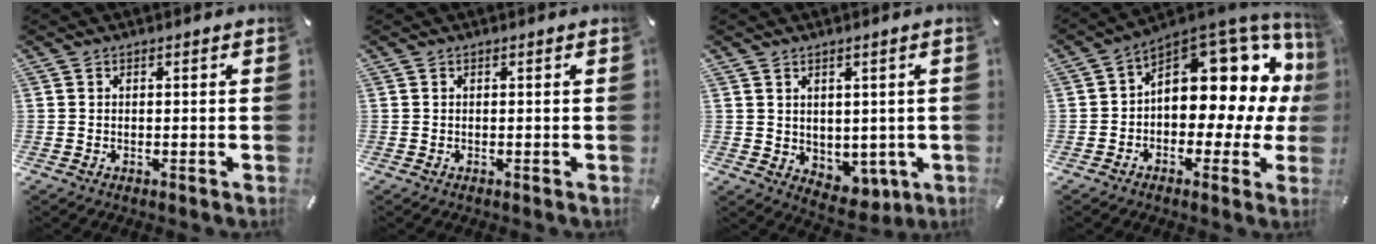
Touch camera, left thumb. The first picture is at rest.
{"total": 0.0}
{"total": 4.7, "force": [2.6, 3.9, 0.5], "torque": [-0.002, -0.023, 0.052]}
{"total": 14.6, "force": [6.3, 9.1, 9.5], "torque": [-0.104, -0.073, 0.101]}